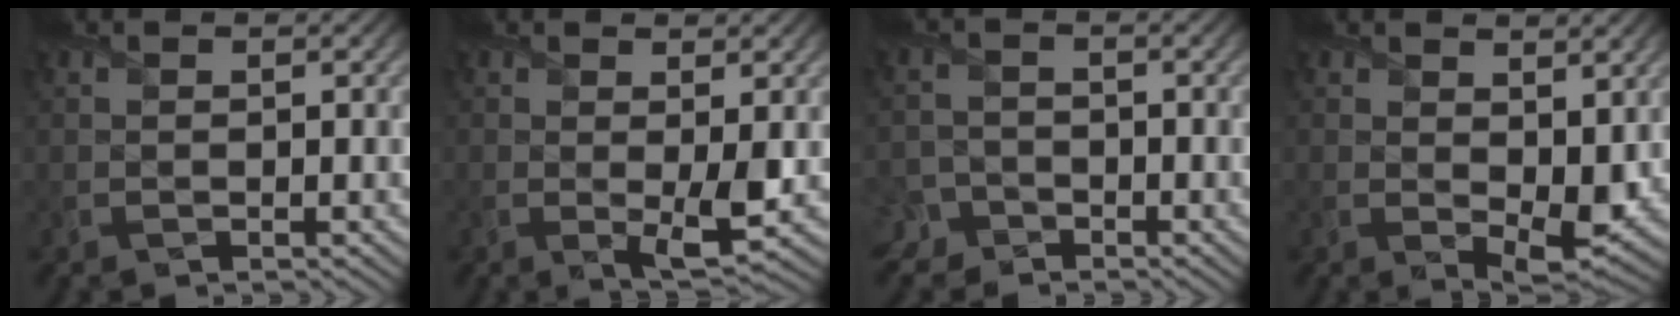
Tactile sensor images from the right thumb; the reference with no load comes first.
{"total": 3.1, "force": [0.3, 0.6, 3.0], "torque": [-0.059, -0.012, 0.007]}
{"total": 3.6, "force": [-2.6, 2.3, 0.8], "torque": [-0.015, 0.000, -0.056]}
{"total": 5.4, "force": [0.9, 3.1, 4.3], "torque": [-0.075, -0.017, 0.024]}